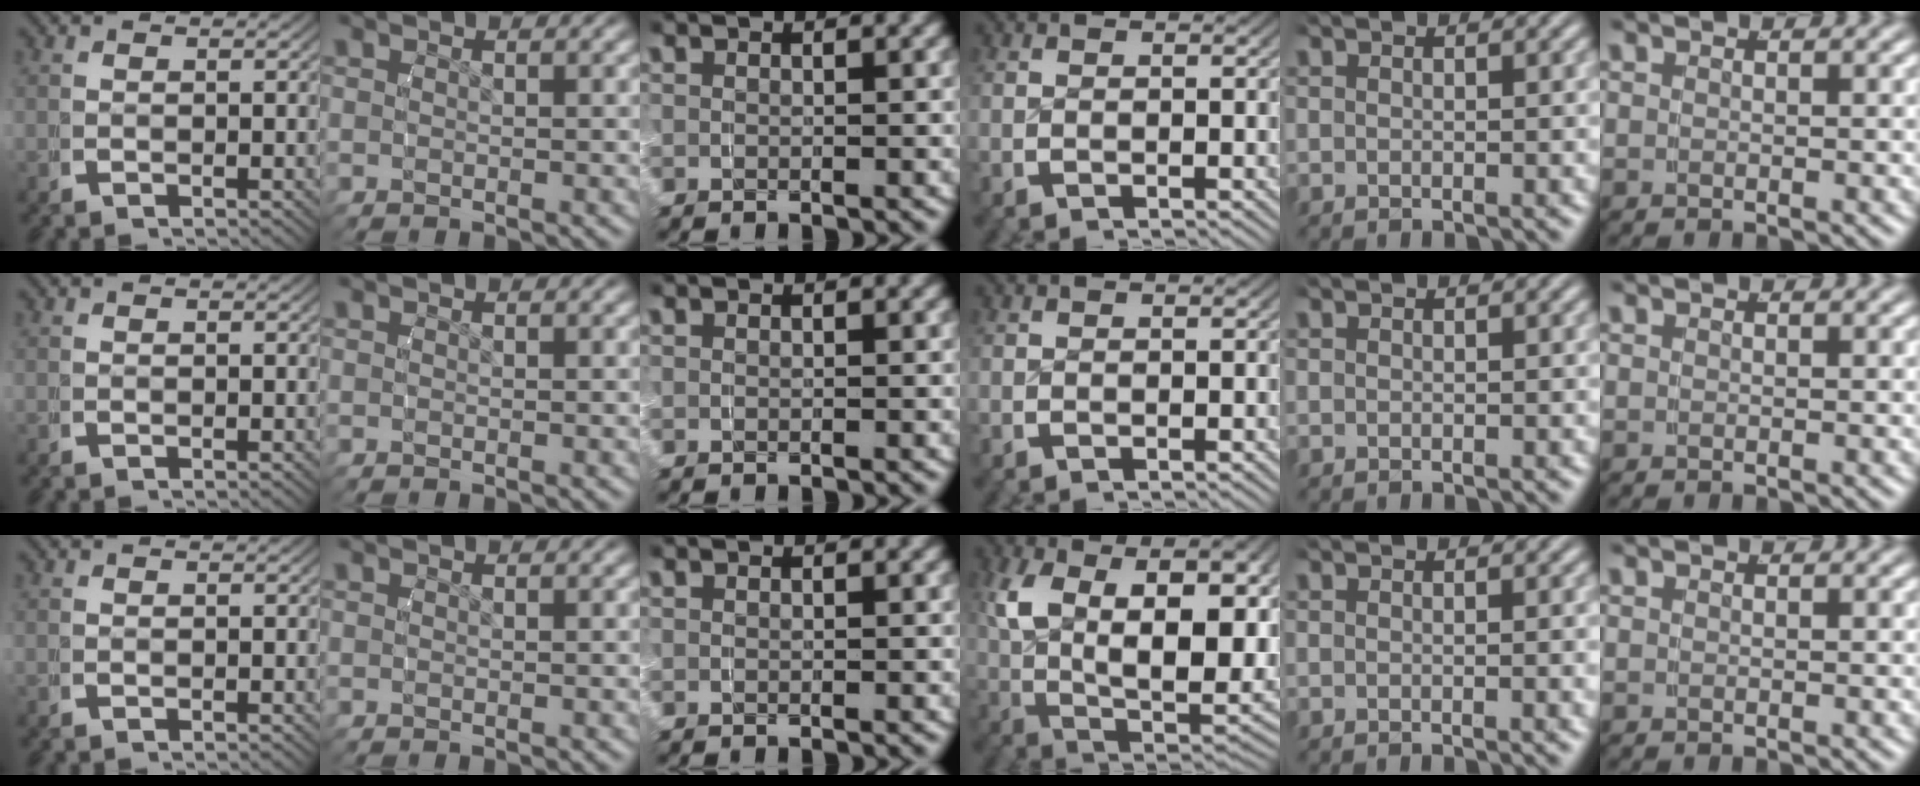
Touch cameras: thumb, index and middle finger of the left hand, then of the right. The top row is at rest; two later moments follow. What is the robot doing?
{"motion": "grasp_and_lifting", "object": "water bottle"}